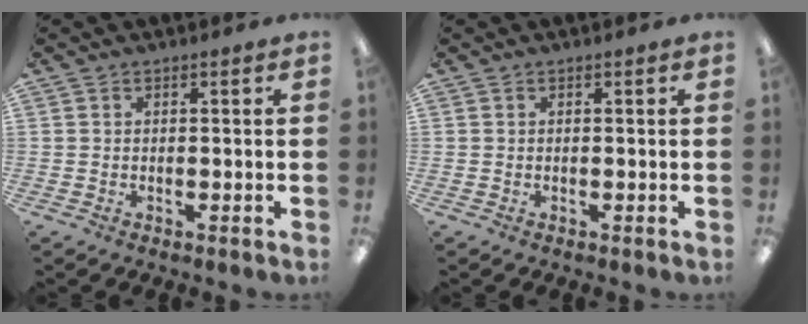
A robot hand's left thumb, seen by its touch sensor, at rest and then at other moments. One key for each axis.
{"total": 0.0}